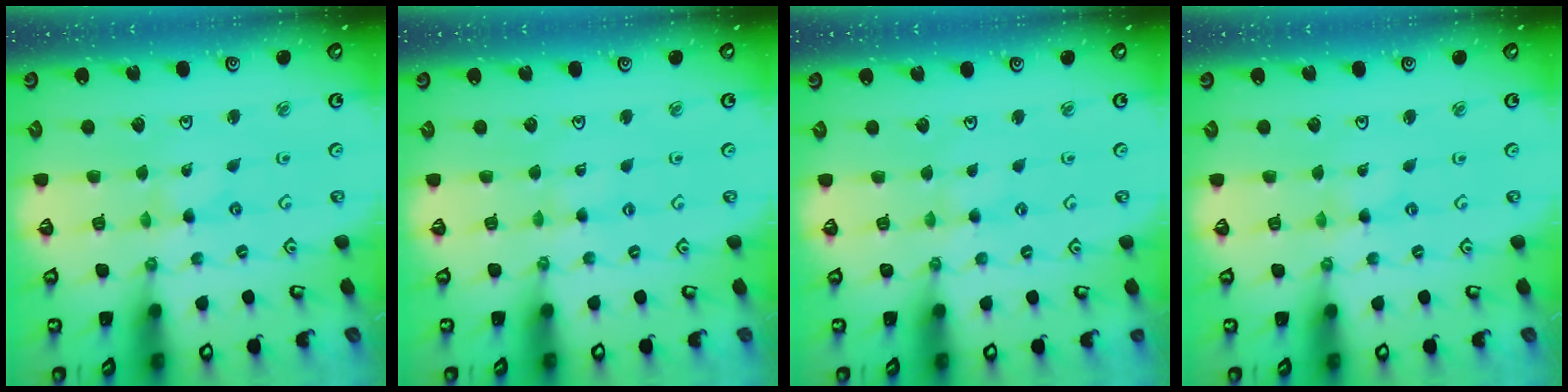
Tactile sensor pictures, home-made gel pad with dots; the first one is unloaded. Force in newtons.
{"total": 1.5, "press": 1.5, "slide": 0.3}
{"total": 1.2, "press": 1.2, "slide": 0.3}
{"total": 0.0}